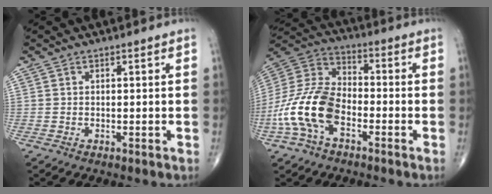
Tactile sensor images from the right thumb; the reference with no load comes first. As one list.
[{"total": 16.0, "force": [-5.4, 9.2, 11.9], "torque": [-0.247, 0.040, -0.111]}]